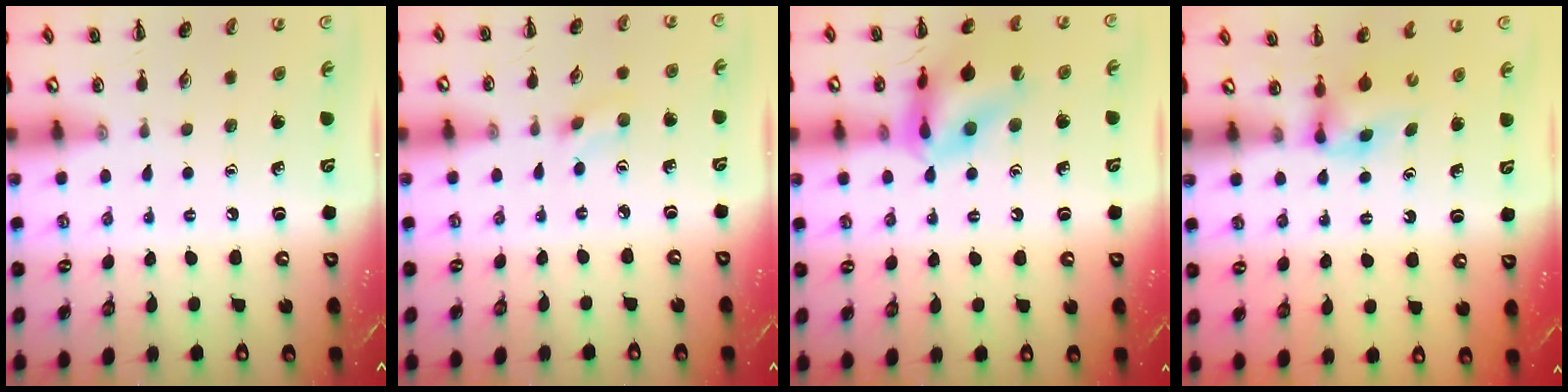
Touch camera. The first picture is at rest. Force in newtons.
{"total": 1.7, "press": 1.6, "slide": 0.7}
{"total": 16.0, "press": 15.9, "slide": 2.0}
{"total": 3.3, "press": 3.0, "slide": 1.2}